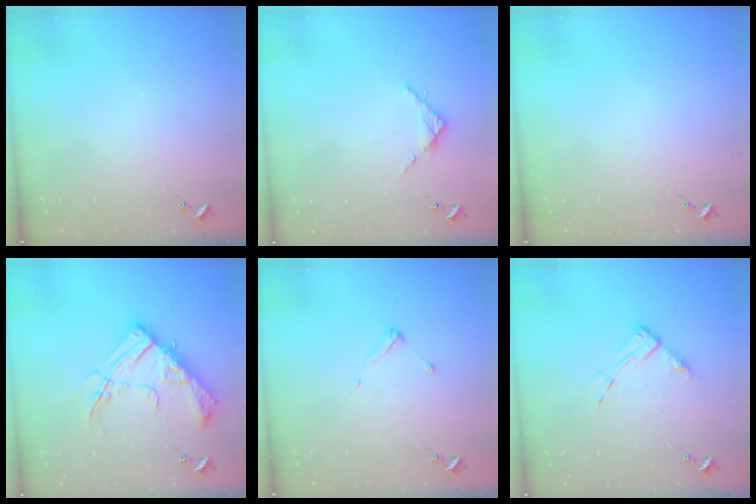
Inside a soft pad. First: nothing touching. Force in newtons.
{"total": 3.7, "press": 3.7, "slide": 0.5}
{"total": 0.0}
{"total": 18.4, "press": 18.3, "slide": 2.0}
{"total": 4.3, "press": 4.3, "slide": 0.2}
{"total": 8.7, "press": 8.6, "slide": 0.9}